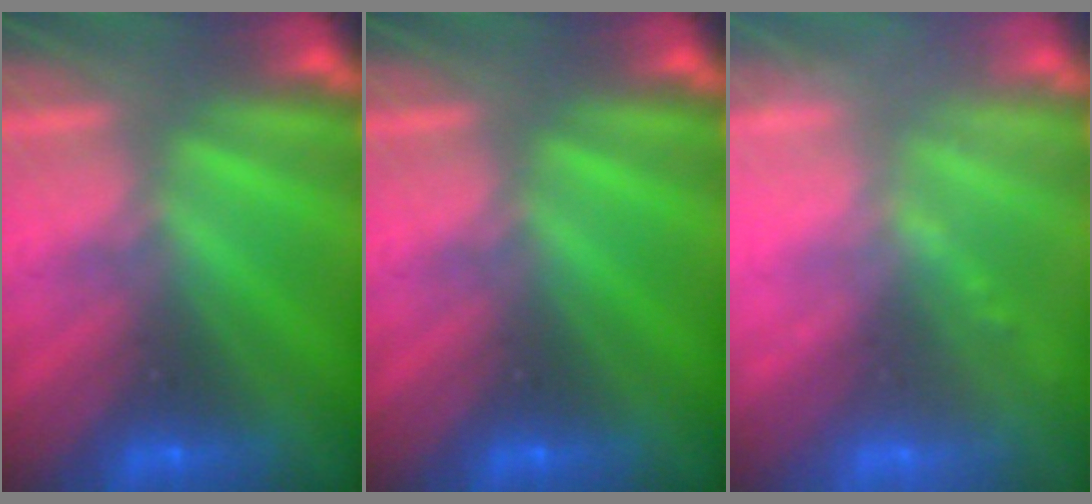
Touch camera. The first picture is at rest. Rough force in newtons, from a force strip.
{"total": 0.0}
{"total": 2.4}